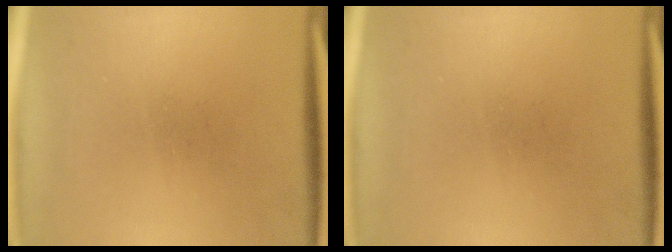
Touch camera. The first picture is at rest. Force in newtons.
{"total": 0.0}